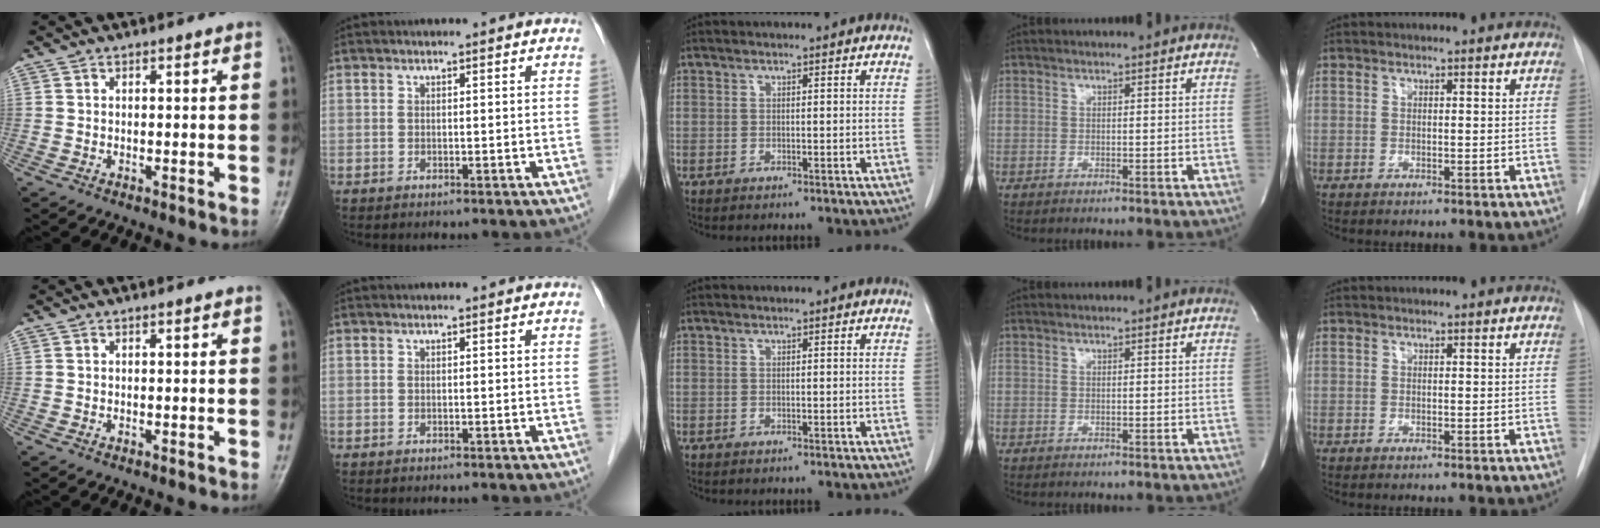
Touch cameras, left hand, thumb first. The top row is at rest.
{}